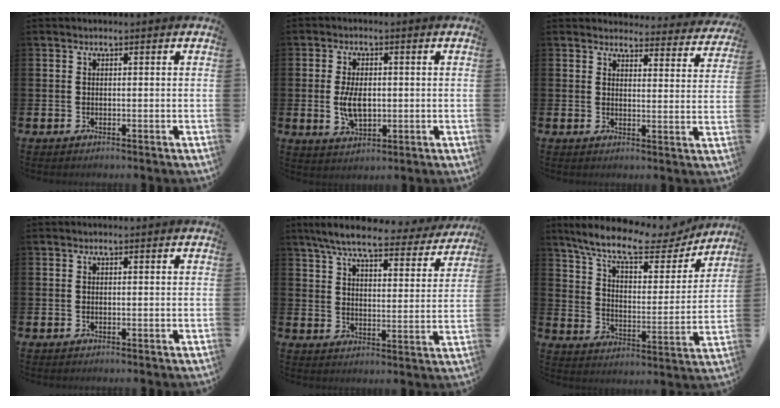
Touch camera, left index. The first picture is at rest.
{"total": 5.2, "force": [-0.1, 2.9, 4.4], "torque": [-0.078, 0.000, -0.006]}
{"total": 3.7, "force": [3.6, 0.9, 0.2], "torque": [-0.004, -0.028, 0.060]}
{"total": 0.0}
{"total": 7.9, "force": [7.0, 1.3, 3.4], "torque": [-0.079, -0.039, 0.117]}
{"total": 10.7, "force": [9.2, 2.6, 4.7], "torque": [-0.117, -0.055, 0.156]}